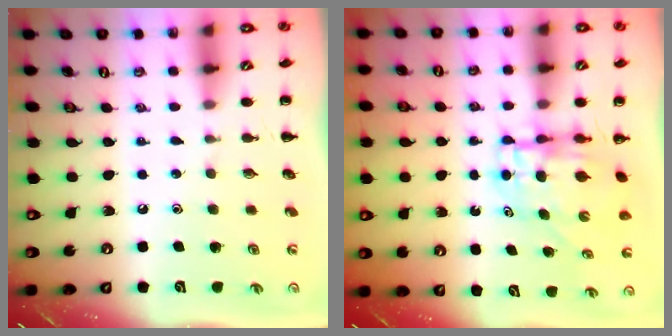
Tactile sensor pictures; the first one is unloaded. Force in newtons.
{"total": 6.2, "press": 6.1, "slide": 1.1}